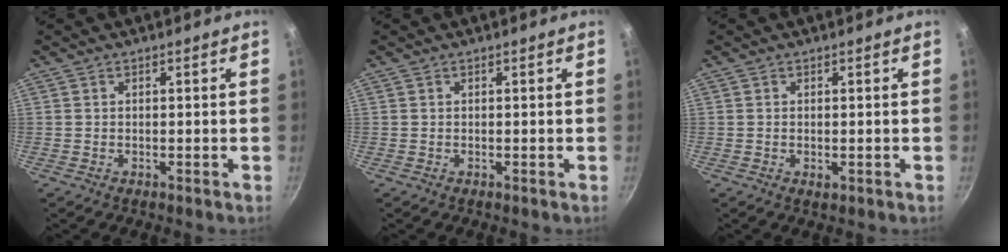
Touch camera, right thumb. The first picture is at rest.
{"total": 0.0}
{"total": 0.9, "force": [-0.2, 0.4, 0.8], "torque": [-0.014, -0.002, -0.002]}